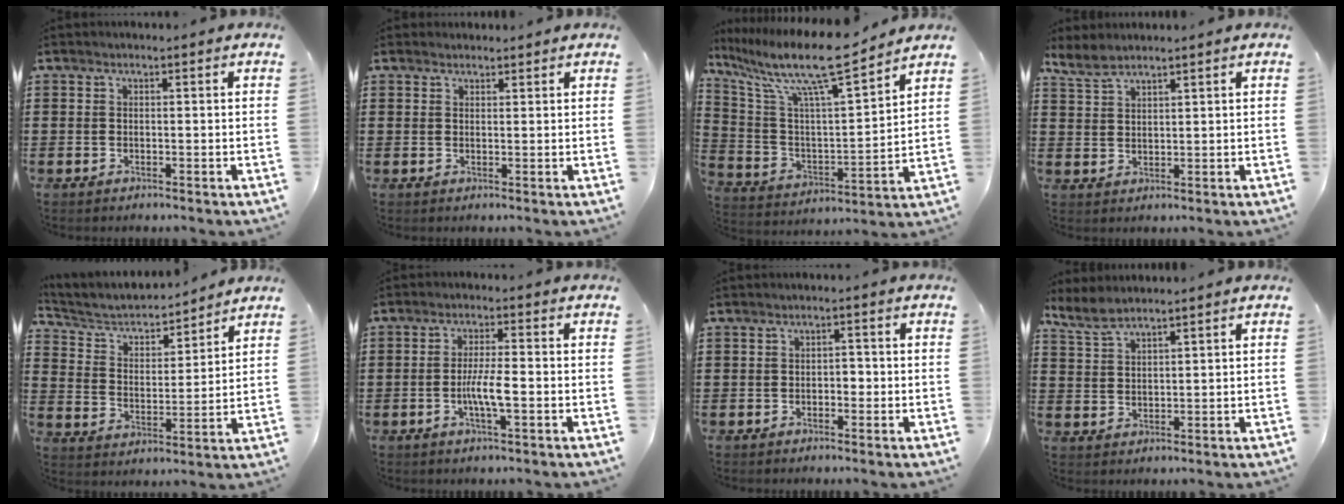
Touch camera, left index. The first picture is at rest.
{"total": 1.3, "force": [1.2, 0.4, 0.1], "torque": [-0.005, 0.002, 0.024]}
{"total": 13.4, "force": [10.6, 1.1, 8.1], "torque": [-0.179, -0.070, 0.175]}
{"total": 3.2, "force": [2.8, 0.8, 1.3], "torque": [-0.034, -0.002, 0.053]}
{"total": 4.5, "force": [4.0, 1.6, 1.4], "torque": [-0.052, -0.029, 0.061]}
{"total": 5.2, "force": [-1.2, 0.9, 5.0], "torque": [-0.099, -0.002, -0.027]}
{"total": 1.5, "force": [-0.5, 0.9, 1.2], "torque": [-0.025, 0.004, -0.014]}
{"total": 3.8, "force": [3.2, 0.9, 1.8], "torque": [-0.045, -0.003, 0.061]}